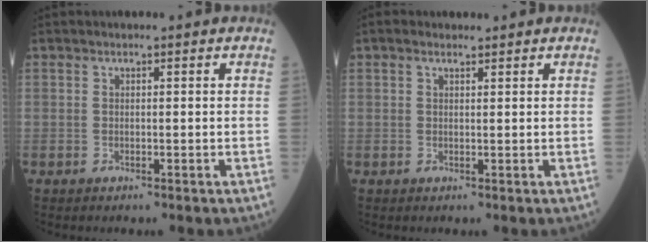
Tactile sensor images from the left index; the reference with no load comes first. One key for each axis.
{"total": 1.1, "fx": 0.8, "fy": 0.5, "fz": 0.5, "tx": -0.018, "ty": 0.008, "tz": 0.014}